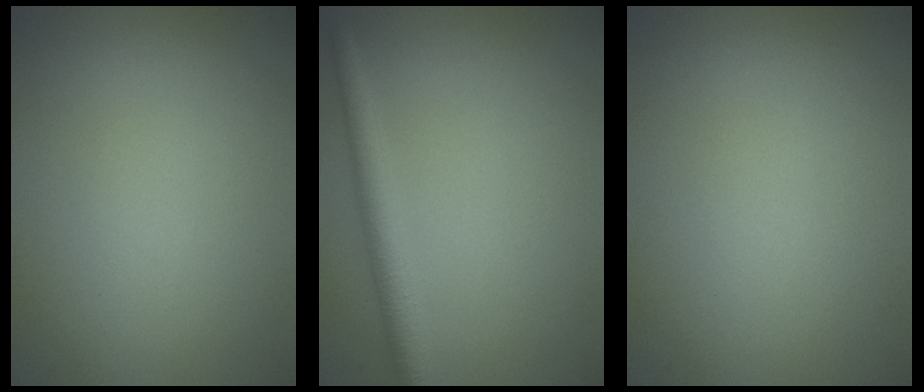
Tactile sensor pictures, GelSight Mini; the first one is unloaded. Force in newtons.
{"total": 3.0, "press": 3.0, "slide": 0.0}
{"total": 0.0}